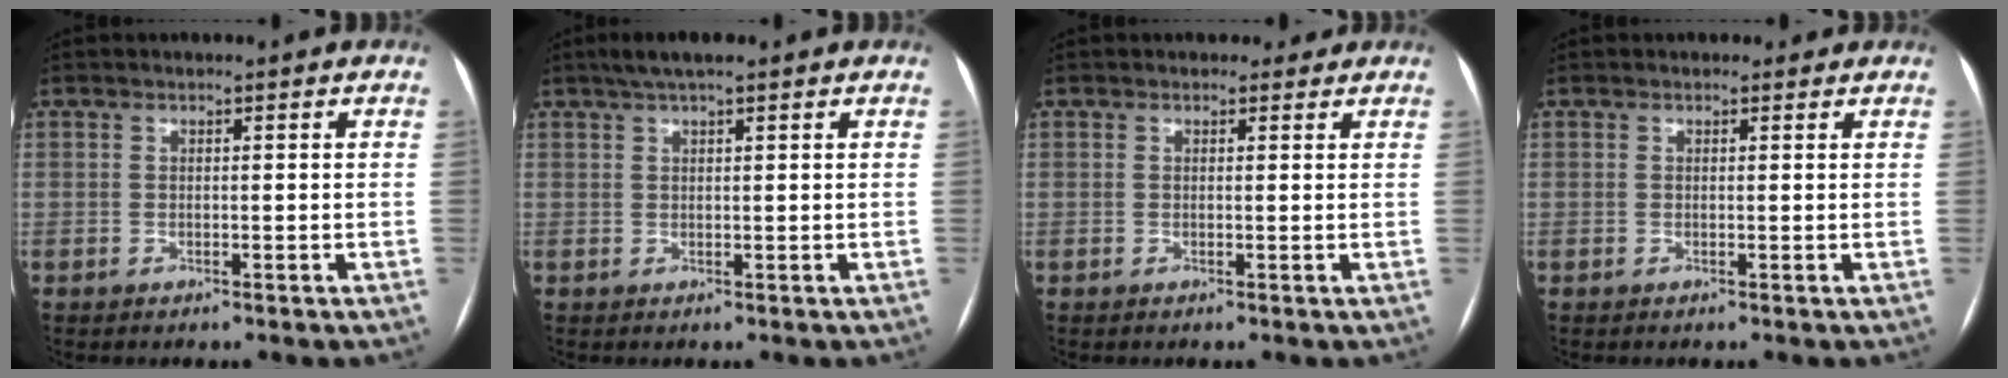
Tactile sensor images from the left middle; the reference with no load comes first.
{"total": 4.4, "force": [3.2, 0.7, 3.0], "torque": [-0.054, 0.026, 0.055]}
{"total": 2.2, "force": [1.9, 1.2, 0.2], "torque": [0.000, 0.003, 0.020]}
{"total": 1.3, "force": [1.0, 0.8, 0.1], "torque": [0.000, 0.007, 0.009]}